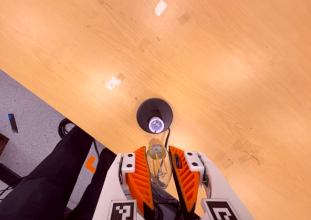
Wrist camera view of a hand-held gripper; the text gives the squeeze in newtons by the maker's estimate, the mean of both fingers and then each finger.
{"total": 14.7, "left": 16.9, "right": 12.6}